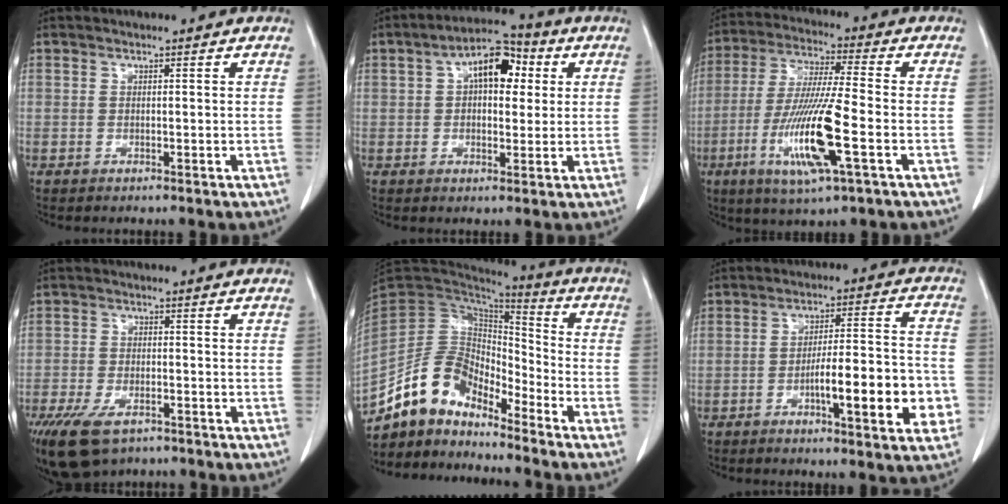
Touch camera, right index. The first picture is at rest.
{"total": 9.2, "force": [2.5, 4.6, 7.6], "torque": [-0.119, 0.035, 0.033]}
{"total": 14.7, "force": [-4.7, 0.7, 13.9], "torque": [-0.281, -0.022, -0.090]}
{"total": 11.1, "force": [-7.1, 5.4, 6.7], "torque": [-0.141, -0.017, -0.119]}
{"total": 11.7, "force": [-9.7, 4.9, 4.3], "torque": [-0.088, 0.047, -0.188]}
{"total": 13.4, "force": [-4.2, 2.3, 12.5], "torque": [-0.183, 0.012, -0.062]}